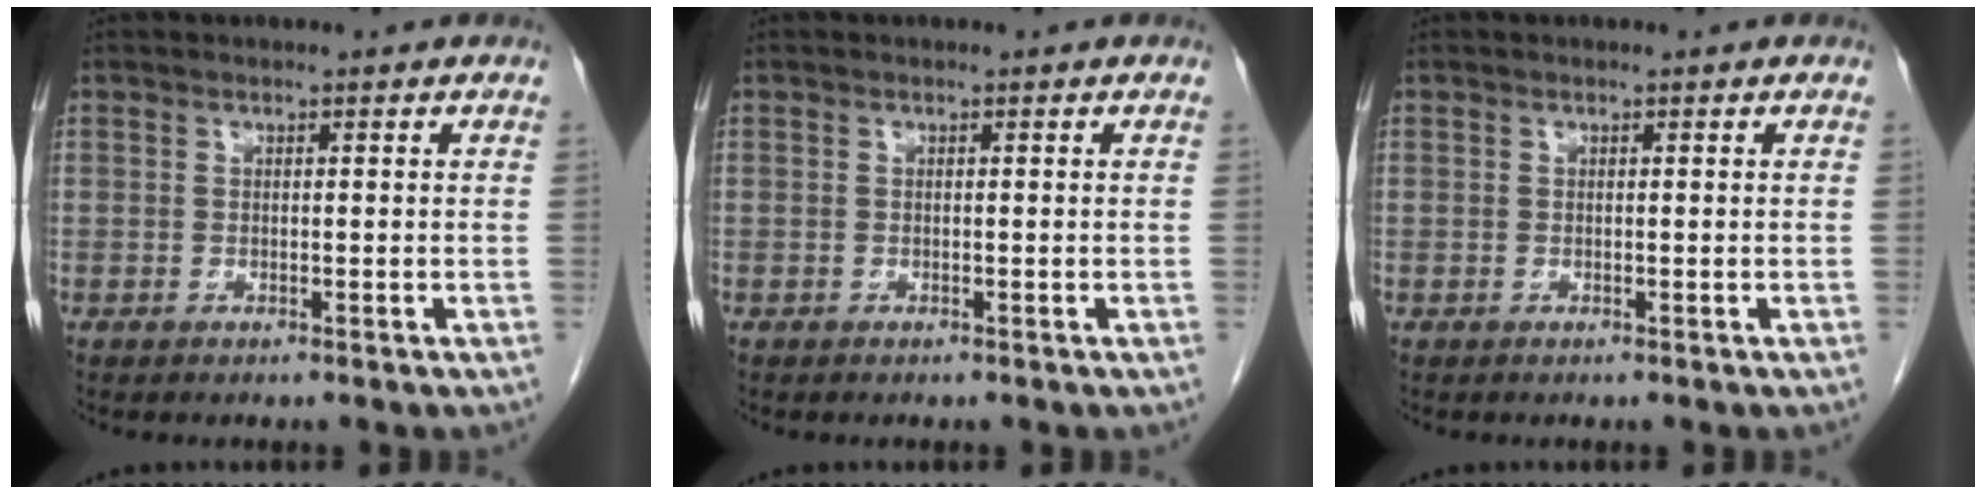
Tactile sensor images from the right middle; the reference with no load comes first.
{"total": 0.0}
{"total": 0.0}